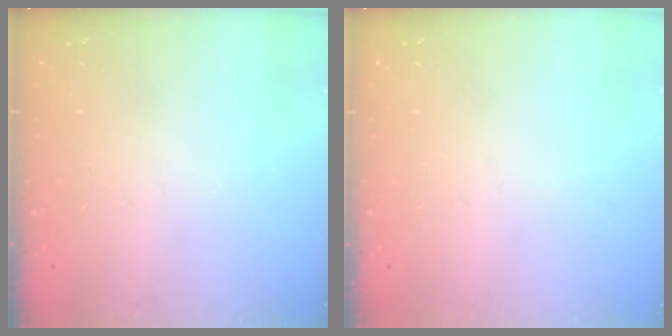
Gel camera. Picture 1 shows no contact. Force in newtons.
{"total": 0.0}